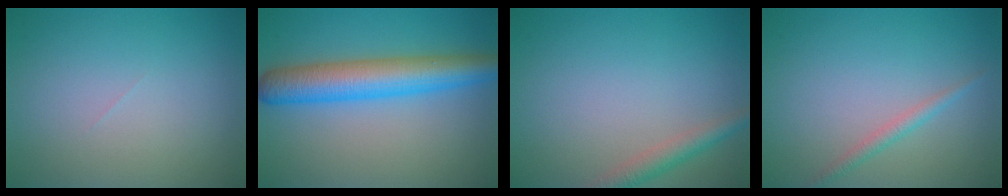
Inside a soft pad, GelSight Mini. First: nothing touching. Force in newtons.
{"total": 6.9, "press": 6.9, "slide": 0.2}
{"total": 2.4, "press": 2.4, "slide": 0.1}
{"total": 1.3, "press": 1.3, "slide": 0.0}